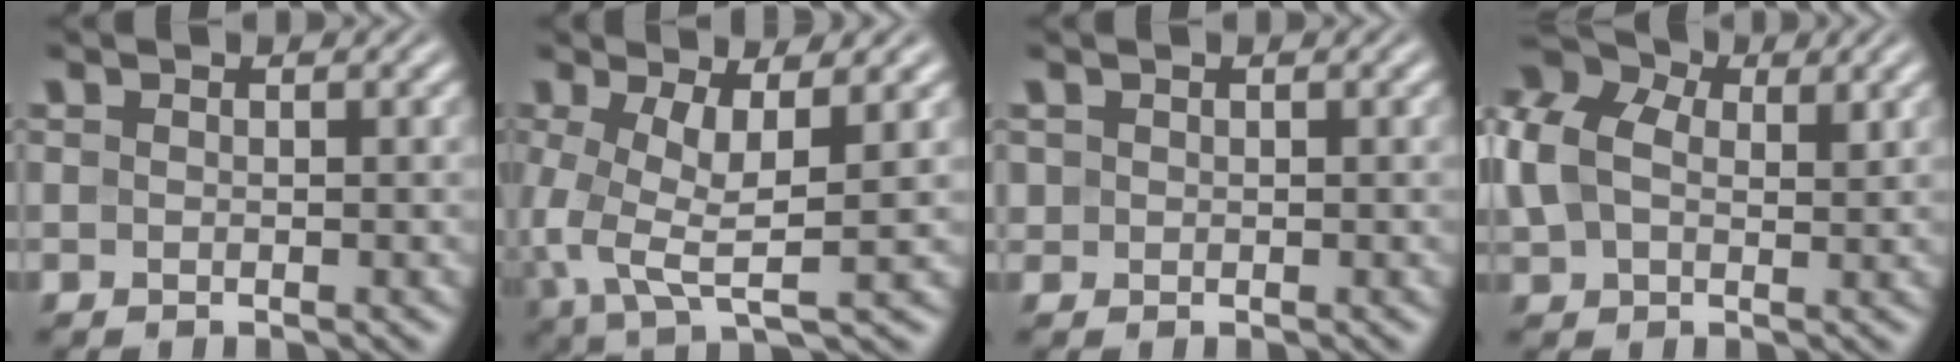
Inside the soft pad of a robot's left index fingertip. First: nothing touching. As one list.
[{"total": 5.9, "force": [0.3, 1.9, 5.6], "torque": [-0.123, -0.004, 0.007]}, {"total": 0.6, "force": [0.1, 0.6, 0.1], "torque": [0.003, 0.001, 0.000]}, {"total": 8.0, "force": [2.1, 5.5, 5.5], "torque": [-0.133, 0.018, 0.030]}]